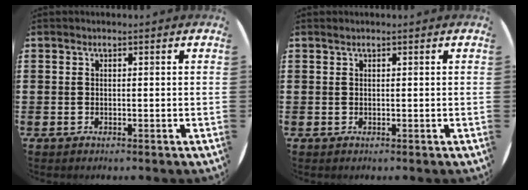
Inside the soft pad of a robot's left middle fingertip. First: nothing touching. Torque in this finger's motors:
{"motor_torque": [0.22, -0.12, -0.05, -0.01]}